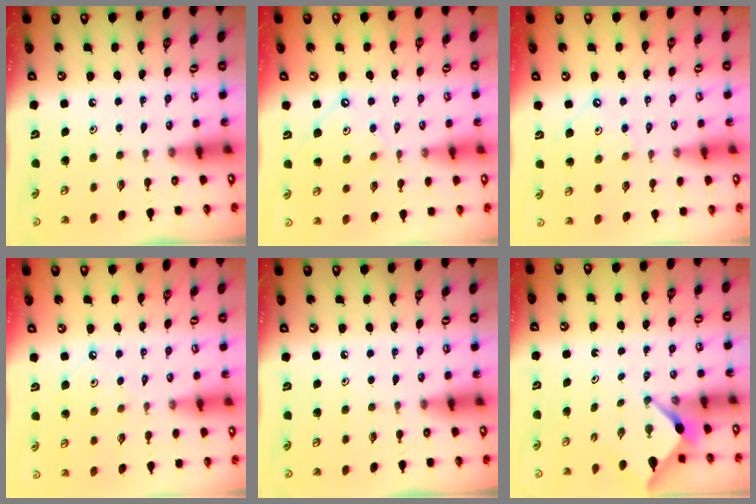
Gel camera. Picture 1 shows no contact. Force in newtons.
{"total": 4.1, "press": 4.1, "slide": 0.6}
{"total": 2.1, "press": 2.1, "slide": 0.4}
{"total": 3.0, "press": 3.0, "slide": 0.3}
{"total": 0.0}
{"total": 2.7, "press": 2.6, "slide": 0.3}